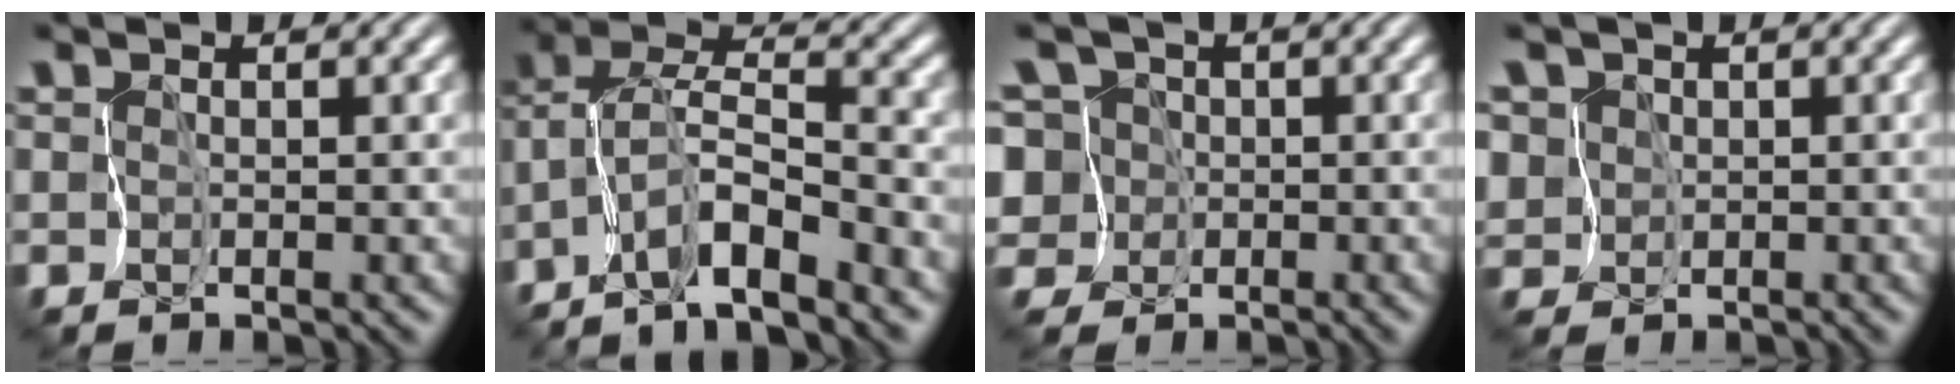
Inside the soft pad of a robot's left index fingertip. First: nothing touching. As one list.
[{"total": 5.5, "force": [-4.1, 0.2, 3.6], "torque": [-0.066, 0.009, -0.088]}, {"total": 7.7, "force": [-1.1, 7.2, 2.8], "torque": [-0.095, 0.026, -0.062]}, {"total": 5.1, "force": [1.3, 4.6, 1.7], "torque": [-0.064, 0.016, -0.014]}]